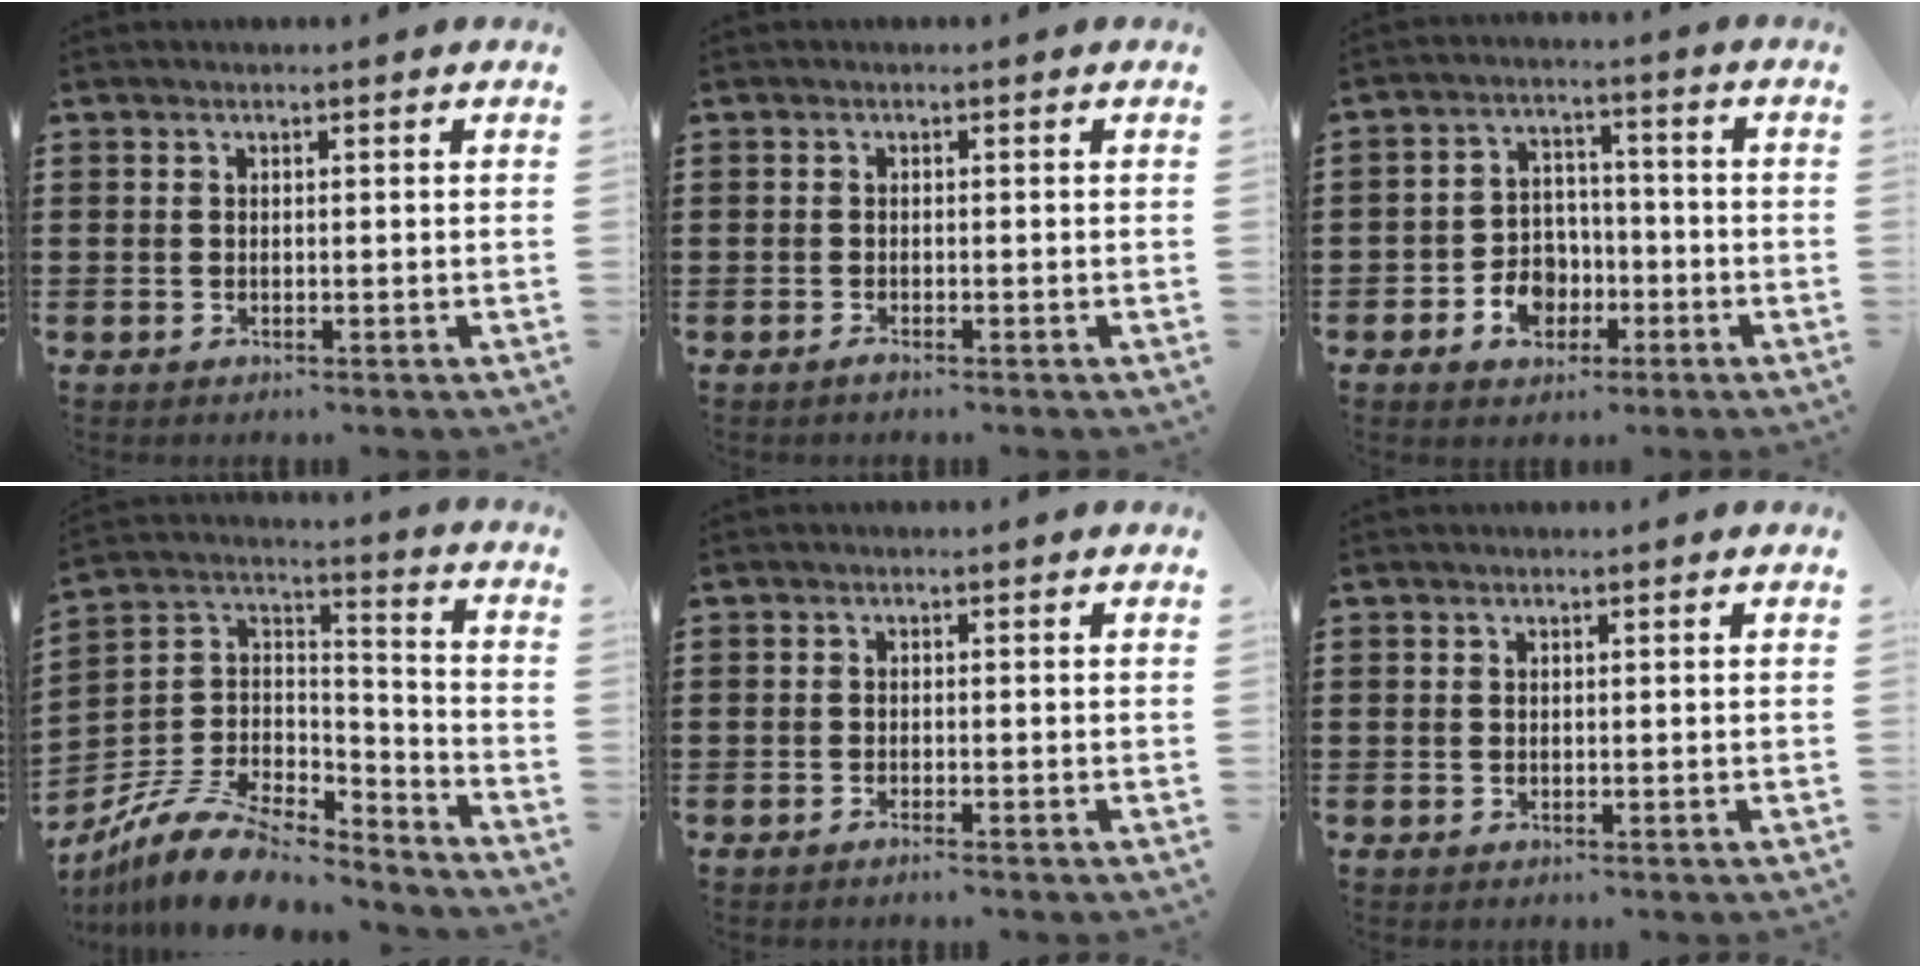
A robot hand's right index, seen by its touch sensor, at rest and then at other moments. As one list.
[{"total": 0.7, "force": [-0.6, 0.0, 0.4], "torque": [-0.010, -0.004, -0.010]}, {"total": 6.0, "force": [-2.6, 4.8, 2.5], "torque": [-0.047, 0.017, -0.044]}, {"total": 10.8, "force": [-9.0, 3.8, 4.7], "torque": [-0.103, 0.023, -0.177]}, {"total": 0.8, "force": [-0.7, 0.0, 0.4], "torque": [-0.010, -0.003, -0.013]}, {"total": 0.0}]